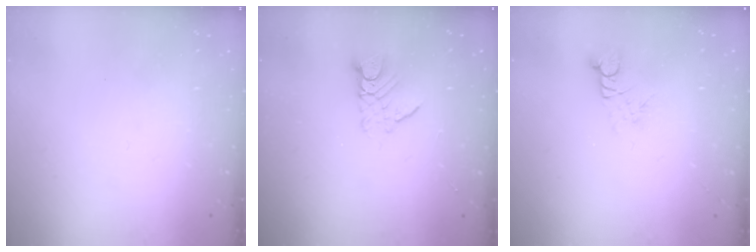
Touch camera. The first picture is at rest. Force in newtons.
{"total": 7.5, "press": 7.4, "slide": 0.5}
{"total": 2.7, "press": 2.7, "slide": 0.2}